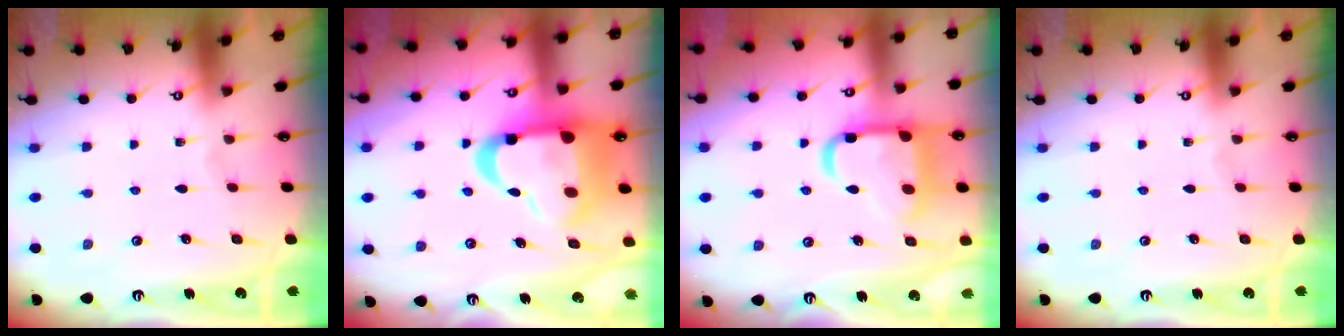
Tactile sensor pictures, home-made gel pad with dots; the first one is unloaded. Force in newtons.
{"total": 20.7, "press": 20.6, "slide": 2.4}
{"total": 17.1, "press": 17.0, "slide": 1.3}
{"total": 0.0}